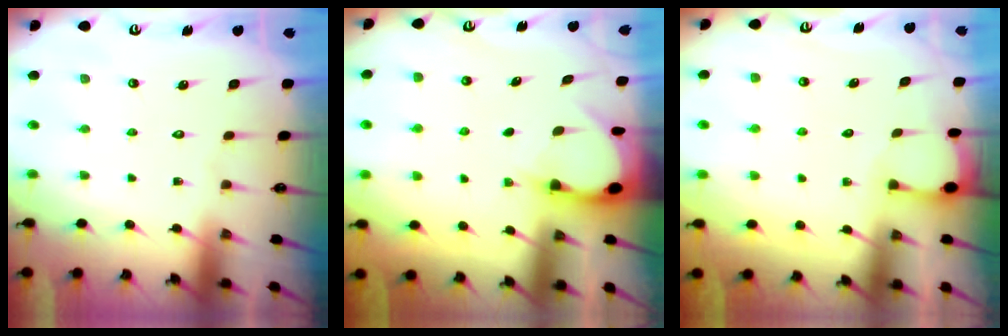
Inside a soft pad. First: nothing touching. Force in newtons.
{"total": 2.9, "press": 2.9, "slide": 0.3}
{"total": 1.7, "press": 1.7, "slide": 0.2}